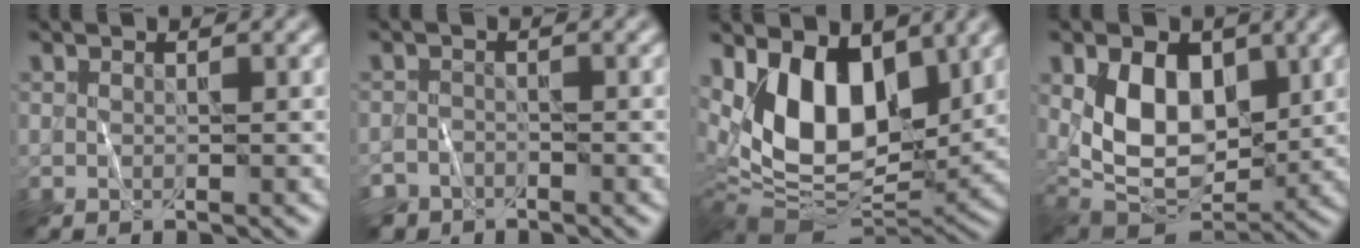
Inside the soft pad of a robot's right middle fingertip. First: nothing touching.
{"total": 2.8, "force": [-2.4, 1.5, 0.1], "torque": [0.011, 0.002, -0.040]}
{"total": 11.4, "force": [2.9, 6.7, 8.8], "torque": [-0.155, -0.014, 0.049]}
{"total": 8.1, "force": [1.6, 5.1, 6.1], "torque": [-0.103, -0.011, 0.025]}